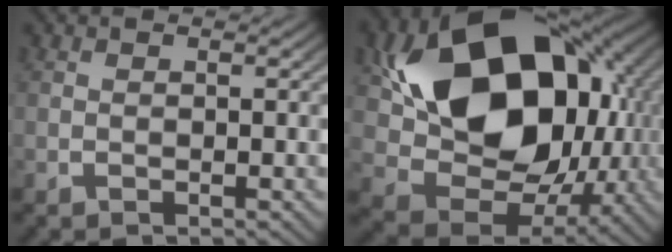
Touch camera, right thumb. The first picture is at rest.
{"total": 23.1, "force": [2.2, 15.2, 17.2], "torque": [-0.328, -0.042, 0.049]}